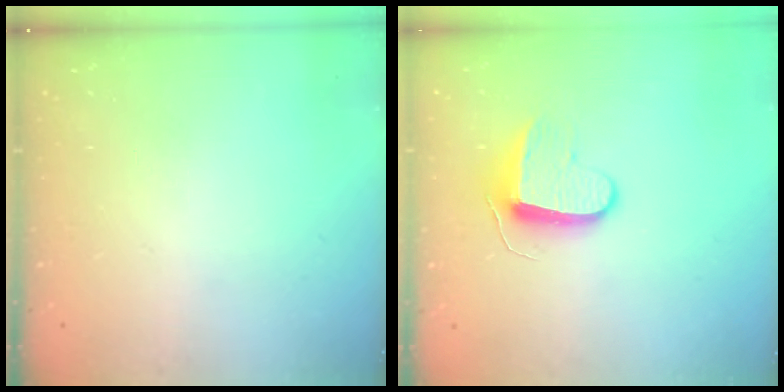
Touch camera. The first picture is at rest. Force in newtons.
{"total": 8.9, "press": 8.9, "slide": 0.1}